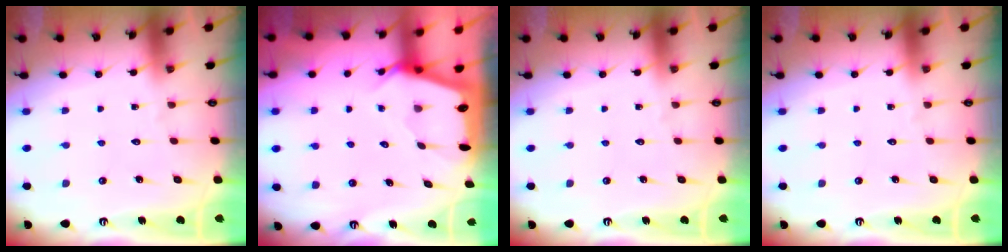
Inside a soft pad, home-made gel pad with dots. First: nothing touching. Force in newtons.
{"total": 2.5, "press": 2.5, "slide": 0.3}
{"total": 0.0}
{"total": 0.0}